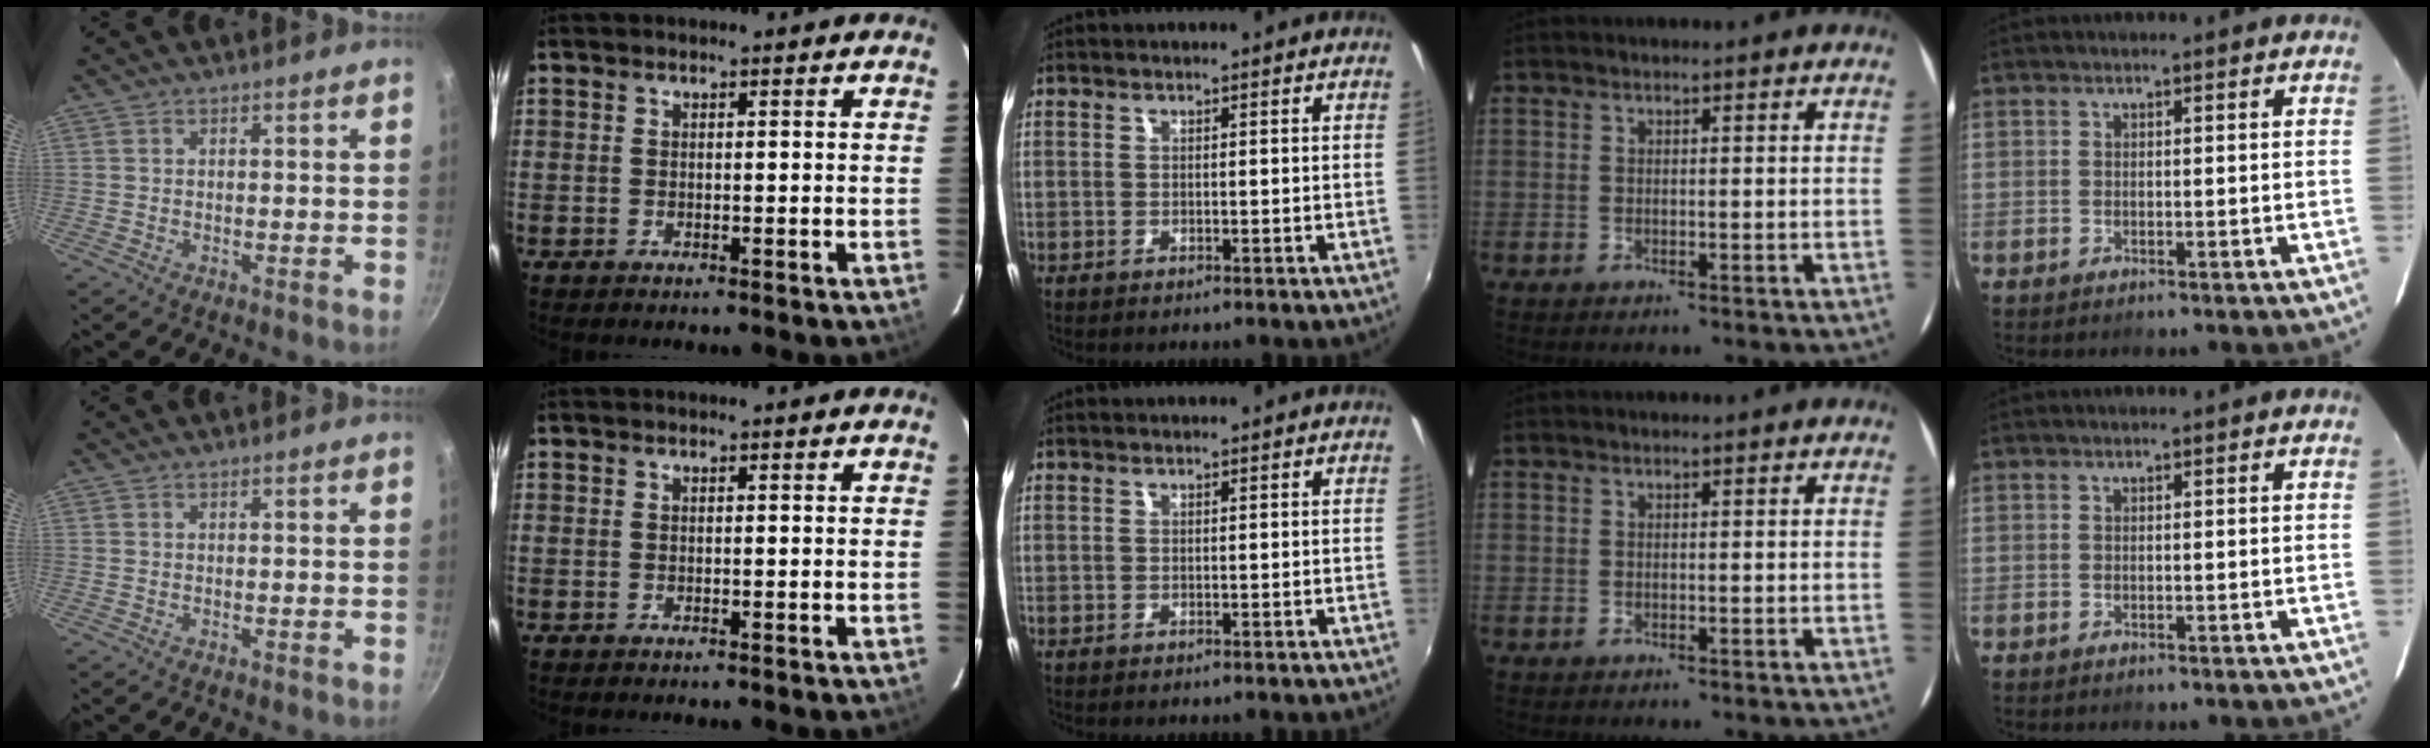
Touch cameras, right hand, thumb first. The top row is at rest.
{}